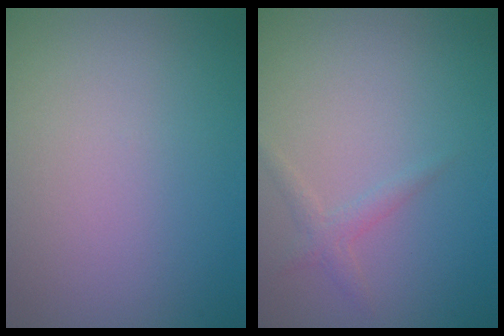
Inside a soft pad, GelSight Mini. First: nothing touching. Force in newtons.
{"total": 1.3, "press": 1.3, "slide": 0.0}